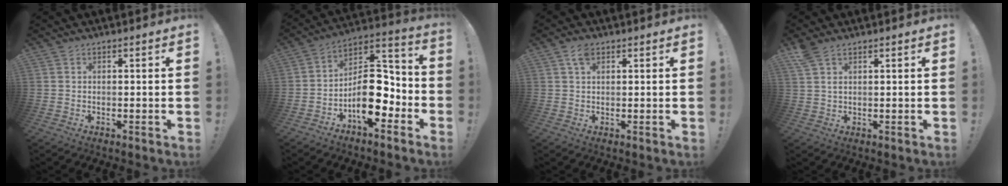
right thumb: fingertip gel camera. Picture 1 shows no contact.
{"total": 16.1, "force": [-5.3, 9.6, 11.8], "torque": [-0.163, 0.034, -0.074]}
{"total": 3.6, "force": [1.7, 1.9, 2.6], "torque": [-0.042, 0.000, 0.030]}
{"total": 2.7, "force": [1.9, 1.1, 1.7], "torque": [-0.041, -0.004, 0.036]}